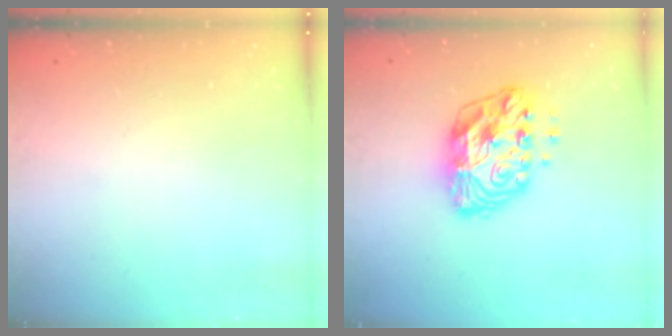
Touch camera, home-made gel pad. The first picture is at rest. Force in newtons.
{"total": 12.5, "press": 12.5, "slide": 0.9}